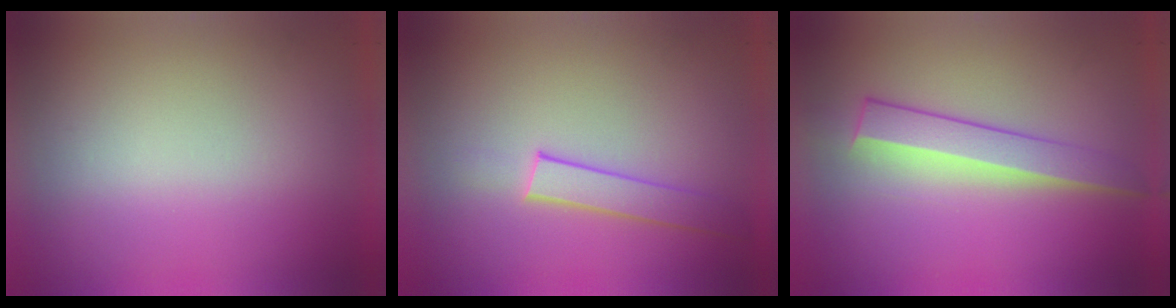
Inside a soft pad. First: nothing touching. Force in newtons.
{"total": 1.9}
{"total": 3.2}